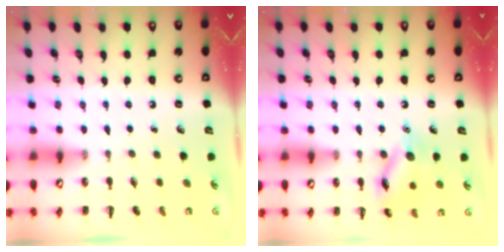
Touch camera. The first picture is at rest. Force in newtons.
{"total": 12.8, "press": 12.8, "slide": 0.7}